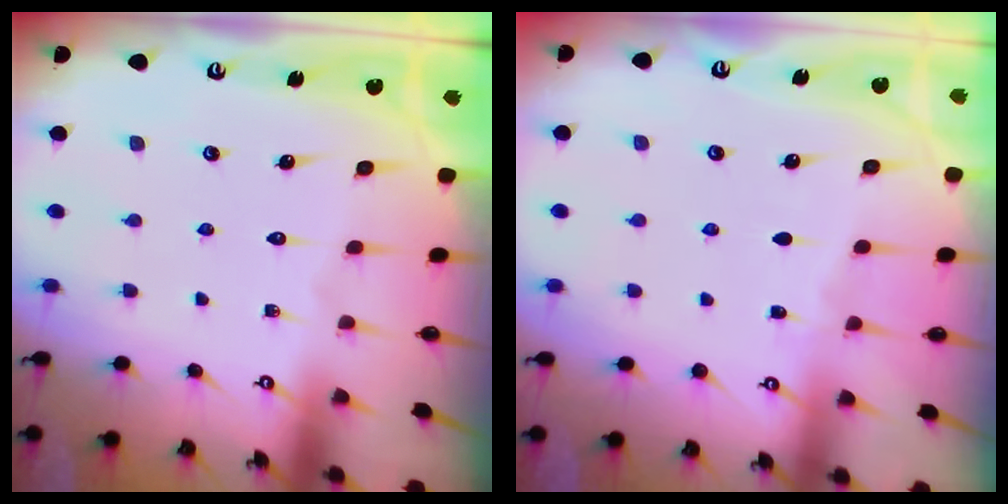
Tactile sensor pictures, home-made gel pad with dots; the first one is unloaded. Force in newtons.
{"total": 2.4, "press": 2.4, "slide": 0.4}